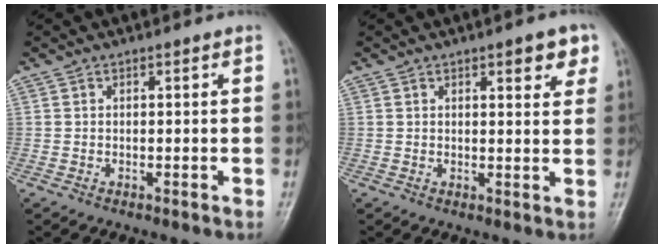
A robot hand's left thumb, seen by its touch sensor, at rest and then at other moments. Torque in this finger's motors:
{"motor_torque": [0.66, 0.67, 0.37, -0.35, 0.00]}